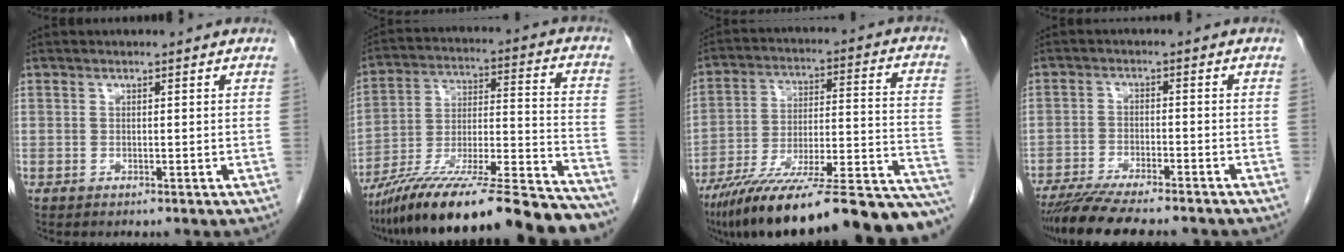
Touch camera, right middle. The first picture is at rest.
{"total": 29.0, "force": [-25.0, 2.4, 14.6], "torque": [-0.185, -0.008, -0.385]}
{"total": 31.3, "force": [-25.0, 4.2, 18.3], "torque": [-0.202, -0.010, -0.363]}
{"total": 12.3, "force": [-10.6, 1.5, 6.1], "torque": [-0.098, -0.022, -0.163]}